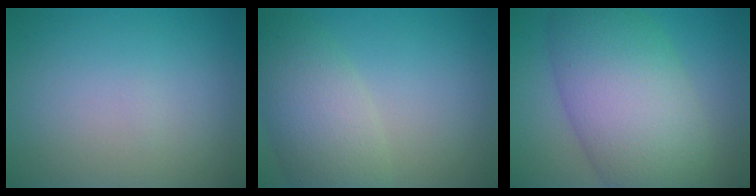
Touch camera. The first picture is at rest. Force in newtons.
{"total": 5.7, "press": 5.7, "slide": 0.4}
{"total": 10.7, "press": 10.7, "slide": 0.5}